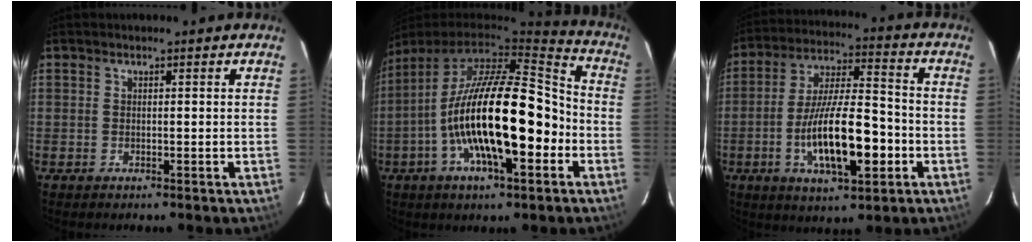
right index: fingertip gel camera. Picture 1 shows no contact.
{"total": 22.7, "force": [-6.1, 7.3, 20.7], "torque": [-0.350, -0.009, -0.106]}
{"total": 16.4, "force": [-5.0, 5.0, 14.8], "torque": [-0.272, -0.003, -0.081]}